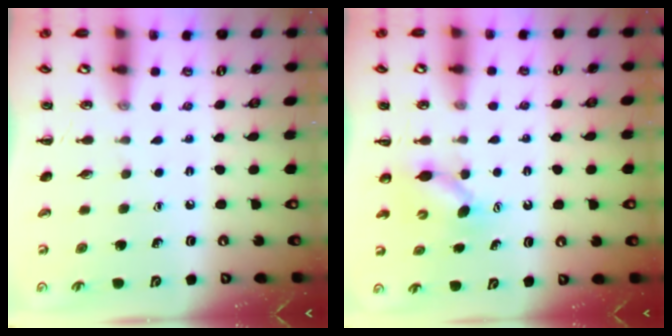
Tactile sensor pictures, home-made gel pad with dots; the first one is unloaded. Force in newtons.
{"total": 5.0, "press": 5.0, "slide": 0.4}